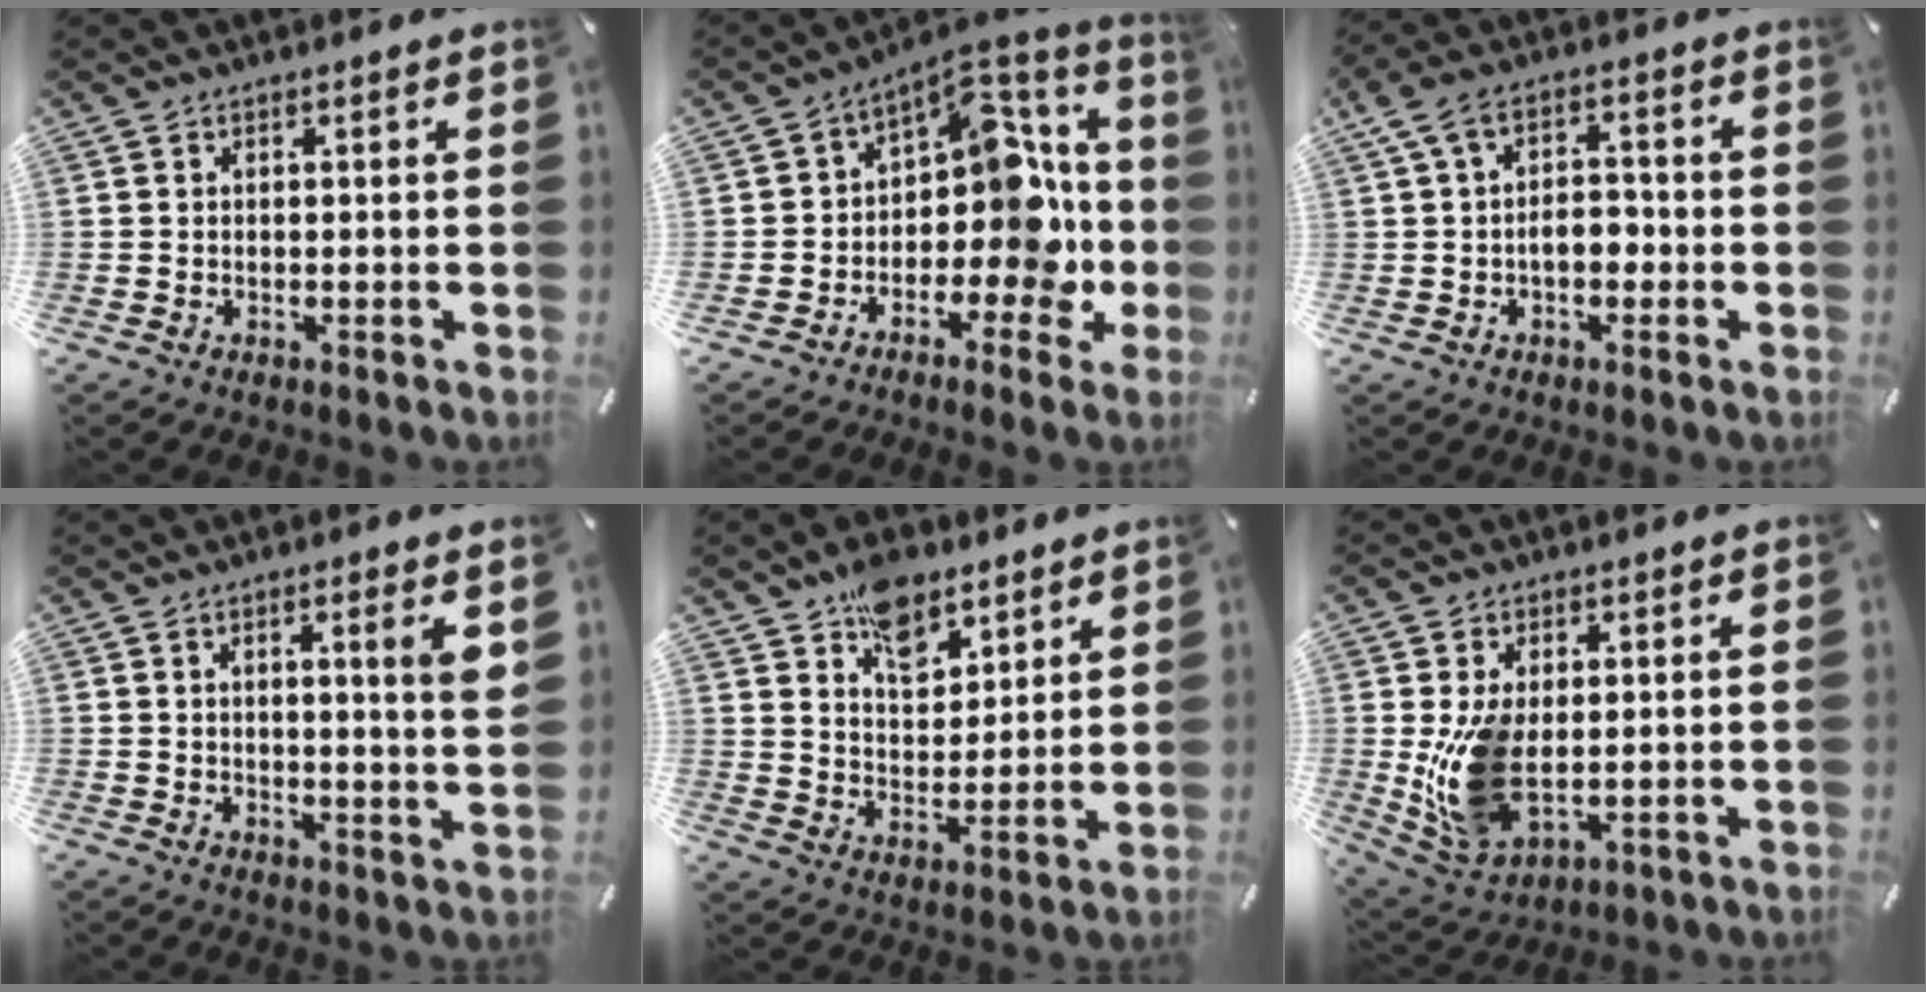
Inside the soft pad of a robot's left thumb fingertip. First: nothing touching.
{"total": 12.9, "force": [-0.8, 8.7, 9.5], "torque": [-0.125, -0.022, -0.021]}
{"total": 7.4, "force": [-1.0, 5.2, 5.1], "torque": [-0.092, 0.014, -0.018]}
{"total": 4.4, "force": [1.9, -0.2, 4.0], "torque": [-0.062, -0.014, 0.026]}
{"total": 10.5, "force": [7.5, 6.2, 3.8], "torque": [-0.046, -0.045, 0.134]}
{"total": 11.9, "force": [0.2, 7.2, 9.5], "torque": [-0.197, -0.019, 0.009]}